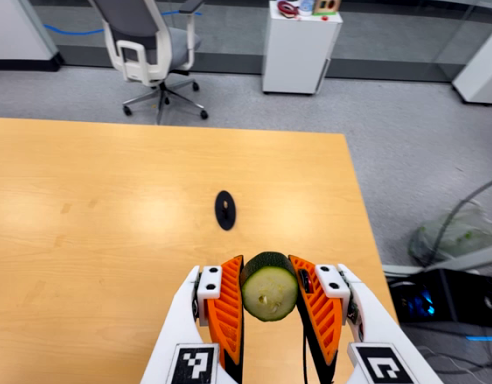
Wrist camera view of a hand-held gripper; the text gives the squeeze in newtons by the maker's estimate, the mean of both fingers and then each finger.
{"total": 11.1, "left": 10.0, "right": 12.2}